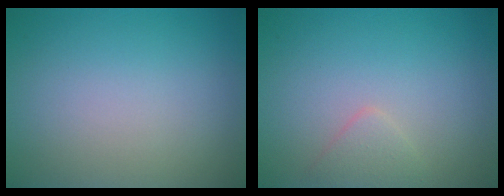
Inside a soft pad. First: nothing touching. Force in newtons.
{"total": 1.3, "press": 1.3, "slide": 0.0}